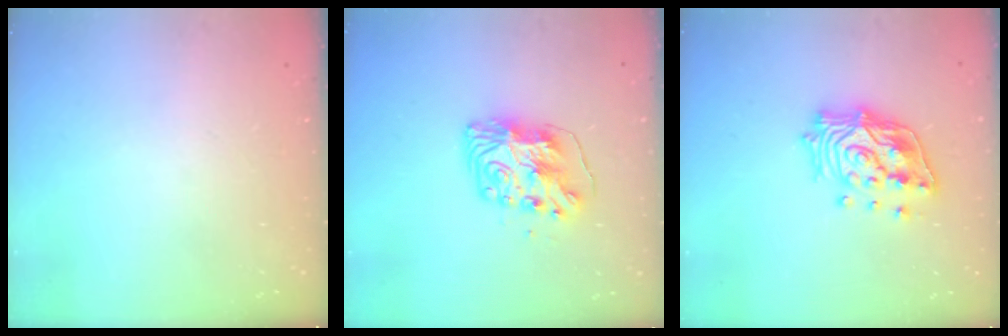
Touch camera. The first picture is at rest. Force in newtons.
{"total": 9.2, "press": 9.1, "slide": 1.1}
{"total": 17.6, "press": 17.4, "slide": 2.6}